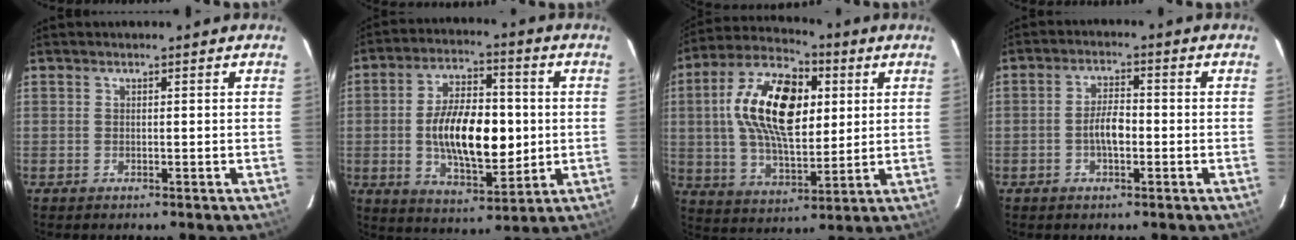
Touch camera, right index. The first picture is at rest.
{"total": 16.2, "force": [-0.6, 7.7, 14.3], "torque": [-0.251, 0.007, -0.001]}
{"total": 19.6, "force": [4.2, 10.2, 16.2], "torque": [-0.304, 0.030, 0.075]}
{"total": 4.7, "force": [-1.2, 1.9, 4.0], "torque": [-0.077, 0.007, -0.020]}